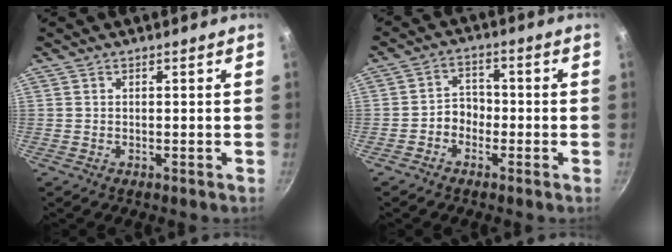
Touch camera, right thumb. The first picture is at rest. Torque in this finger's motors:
{"motor_torque": [0.22, 0.06, 0.34, 0.21, 0.00]}